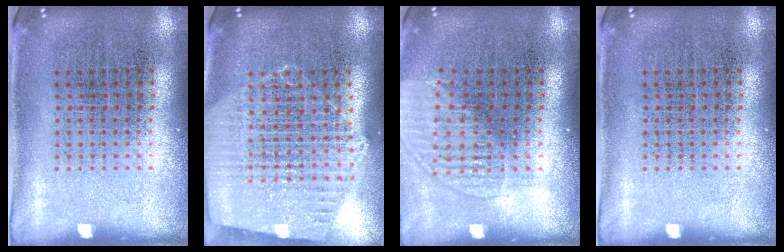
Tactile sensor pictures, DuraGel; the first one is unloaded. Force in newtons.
{"total": 1.6, "press": 1.5, "slide": 0.4}
{"total": 1.4, "press": 1.2, "slide": 0.6}
{"total": 0.0}